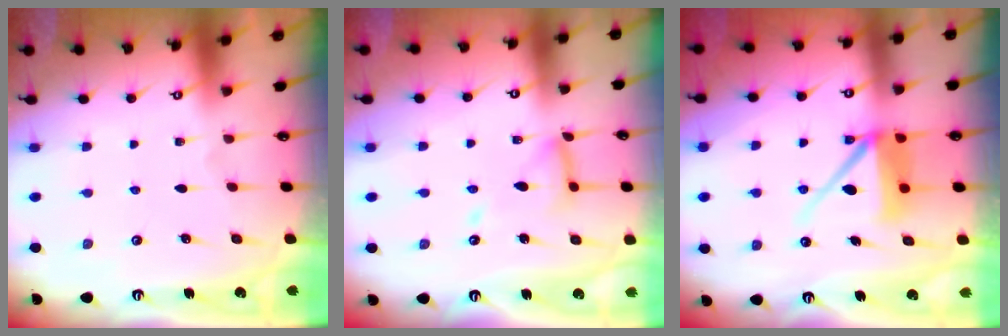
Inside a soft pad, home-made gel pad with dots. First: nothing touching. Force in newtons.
{"total": 10.9, "press": 10.9, "slide": 0.9}
{"total": 9.9, "press": 9.8, "slide": 1.5}